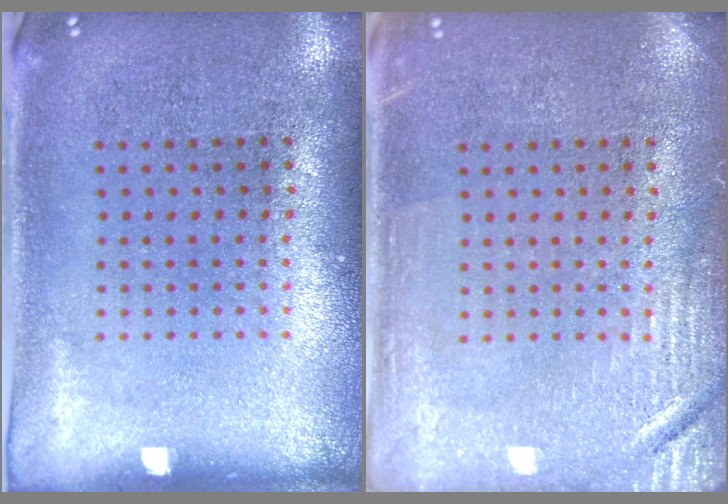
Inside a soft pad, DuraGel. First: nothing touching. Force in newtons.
{"total": 2.9, "press": 2.9, "slide": 0.3}